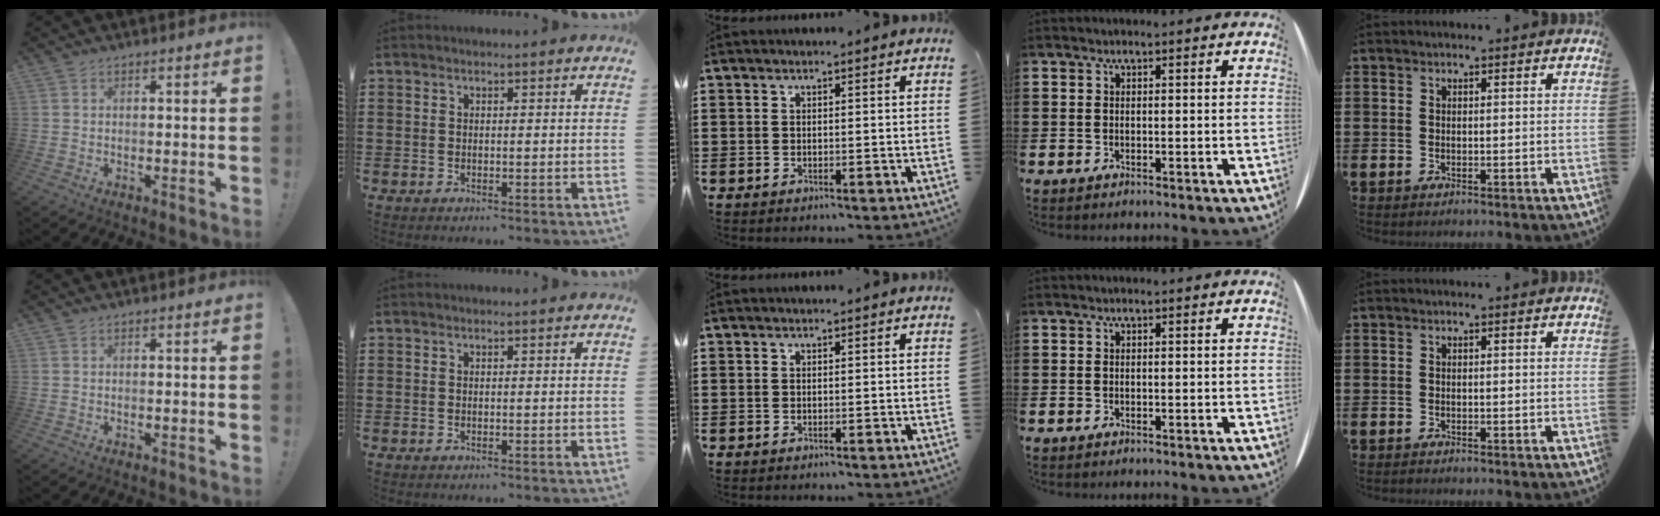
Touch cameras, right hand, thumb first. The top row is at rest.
{}